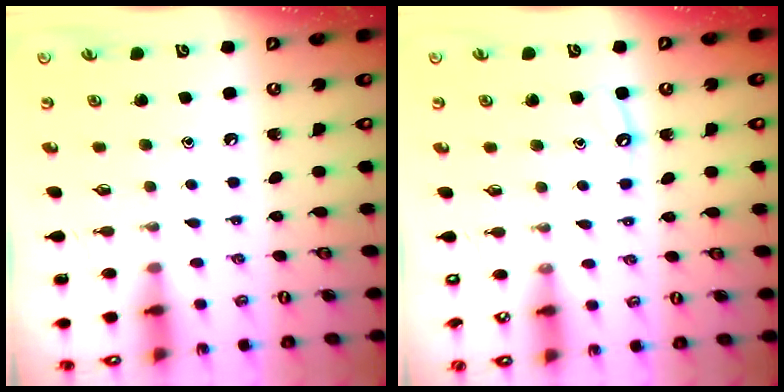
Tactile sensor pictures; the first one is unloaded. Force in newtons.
{"total": 5.6, "press": 5.6, "slide": 0.7}